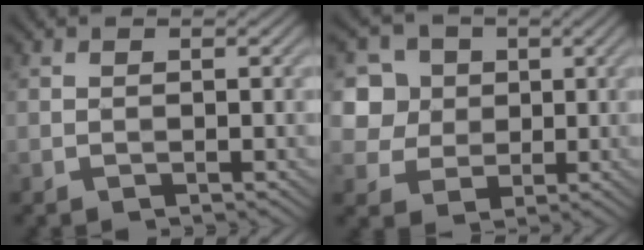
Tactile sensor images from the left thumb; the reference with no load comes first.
{"total": 6.3, "force": [2.0, 5.6, 2.0], "torque": [-0.077, -0.002, 0.047]}